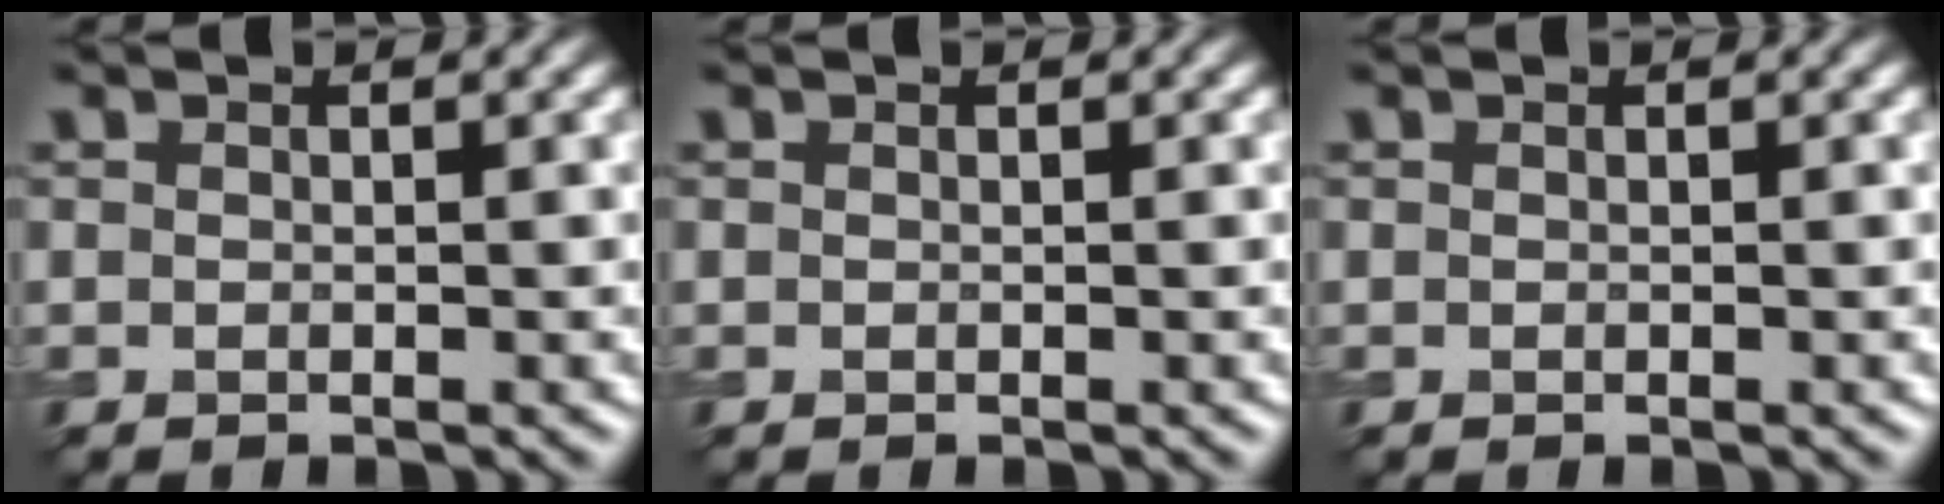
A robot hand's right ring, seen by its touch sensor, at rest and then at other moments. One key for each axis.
{"total": 0.0}
{"total": 0.0}